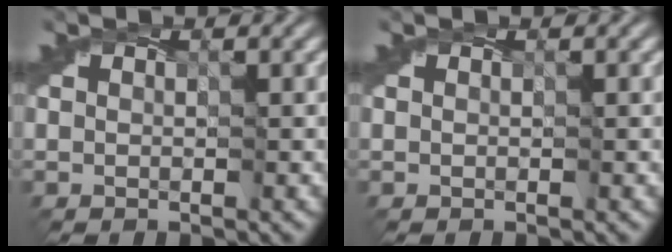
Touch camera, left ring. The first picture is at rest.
{"total": 0.0}